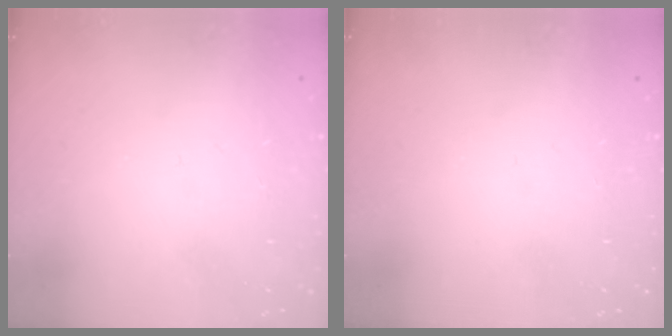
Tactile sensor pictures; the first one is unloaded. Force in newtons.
{"total": 0.0}